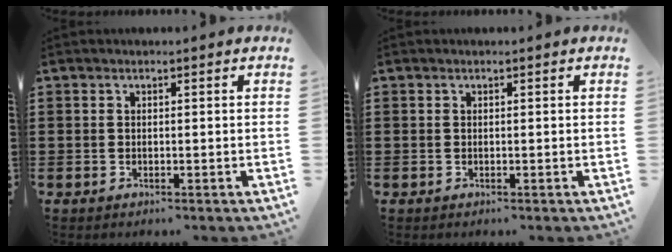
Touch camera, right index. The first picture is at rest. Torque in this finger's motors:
{"motor_torque": [-0.19, 1.95, 0.00, -0.01]}